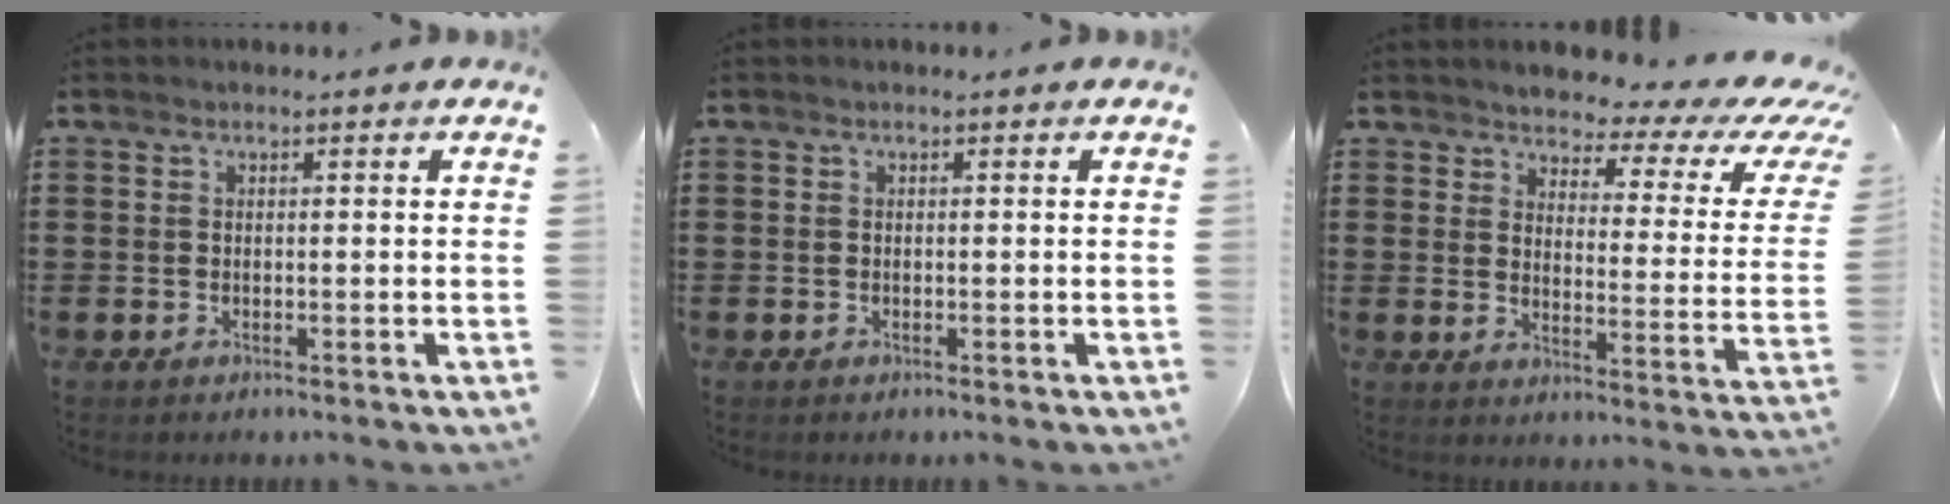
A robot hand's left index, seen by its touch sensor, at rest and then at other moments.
{"total": 0.0}
{"total": 3.4, "force": [2.8, 1.3, 1.3], "torque": [-0.039, -0.026, 0.040]}